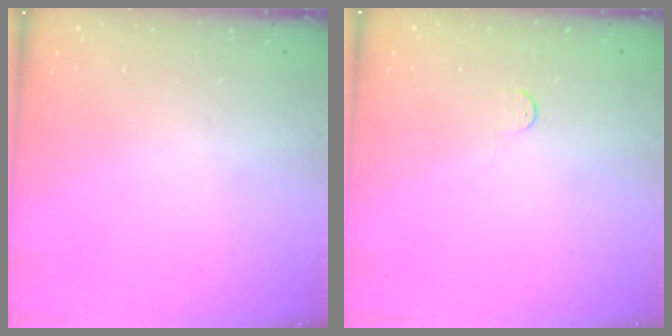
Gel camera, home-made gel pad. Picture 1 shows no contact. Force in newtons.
{"total": 2.8, "press": 2.8, "slide": 0.4}